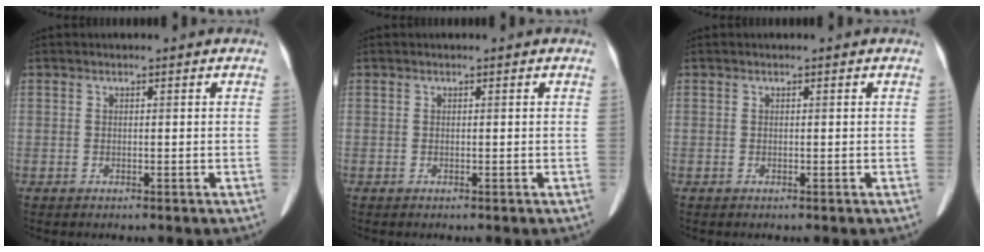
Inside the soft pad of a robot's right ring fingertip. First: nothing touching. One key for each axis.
{"total": 0.0}
{"total": 0.0}